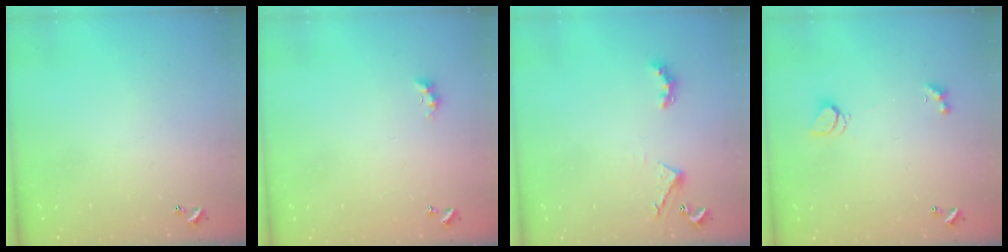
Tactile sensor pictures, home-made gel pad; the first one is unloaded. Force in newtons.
{"total": 1.6, "press": 1.5, "slide": 0.6}
{"total": 2.8, "press": 2.8, "slide": 0.6}
{"total": 1.4, "press": 1.4, "slide": 0.5}